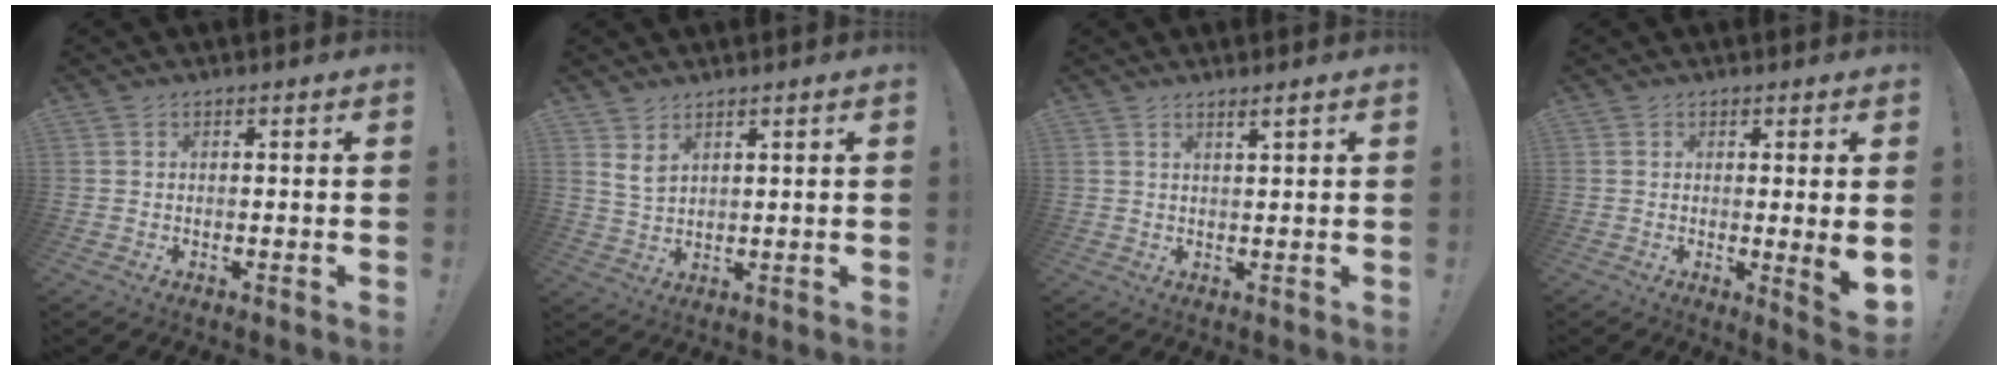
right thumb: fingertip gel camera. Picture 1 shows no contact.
{"total": 4.6, "force": [2.9, 2.4, 2.5], "torque": [-0.041, -0.016, 0.055]}
{"total": 2.2, "force": [1.6, -0.2, 1.5], "torque": [-0.023, -0.009, 0.025]}
{"total": 5.4, "force": [0.1, 0.2, 5.4], "torque": [-0.065, -0.017, 0.006]}